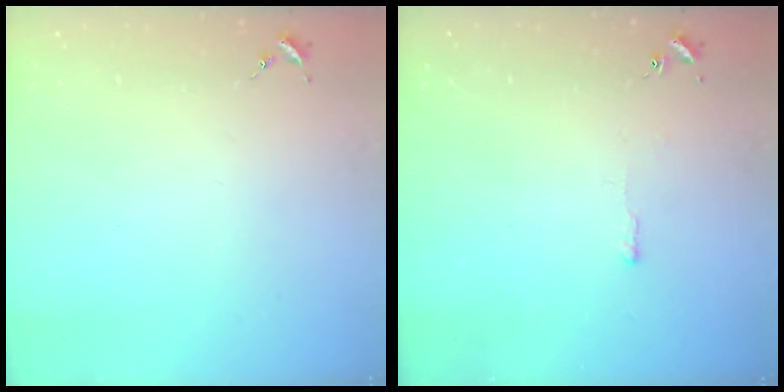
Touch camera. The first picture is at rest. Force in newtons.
{"total": 2.6, "press": 2.6, "slide": 0.4}